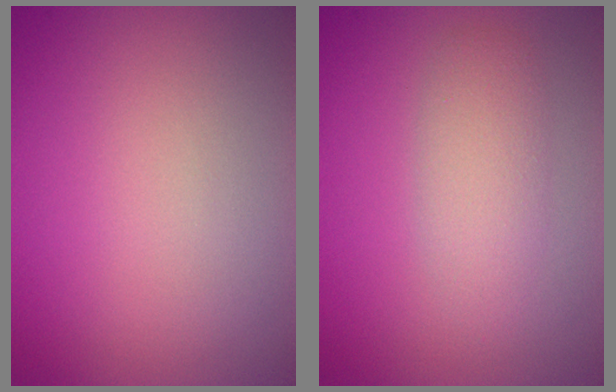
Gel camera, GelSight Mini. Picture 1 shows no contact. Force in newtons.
{"total": 2.7, "press": 2.7, "slide": 0.1}